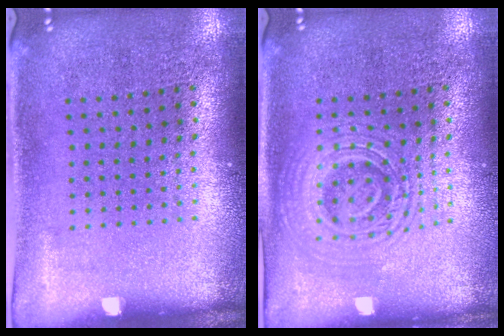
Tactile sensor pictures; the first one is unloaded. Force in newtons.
{"total": 2.7, "press": 2.7, "slide": 0.5}